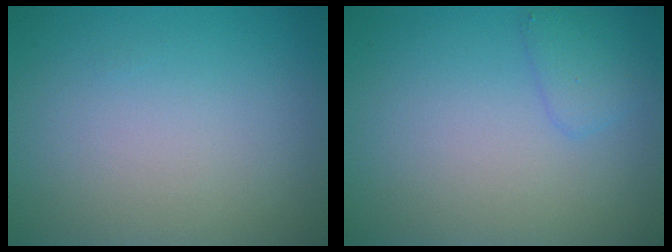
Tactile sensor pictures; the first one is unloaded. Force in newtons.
{"total": 1.6, "press": 1.6, "slide": 0.1}